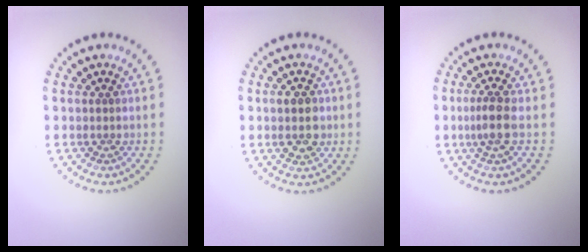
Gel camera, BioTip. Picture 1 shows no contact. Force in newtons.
{"total": 2.9, "press": 2.9, "slide": 0.1}
{"total": 2.1, "press": 1.8, "slide": 1.2}